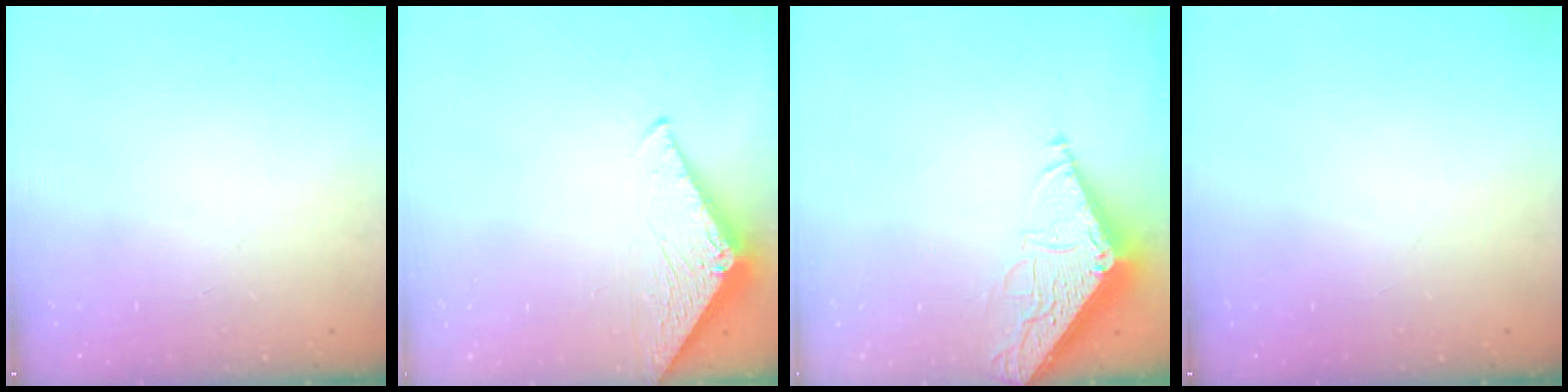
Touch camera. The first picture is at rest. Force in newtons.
{"total": 3.1, "press": 3.1, "slide": 0.2}
{"total": 7.6, "press": 7.5, "slide": 0.8}
{"total": 0.0}